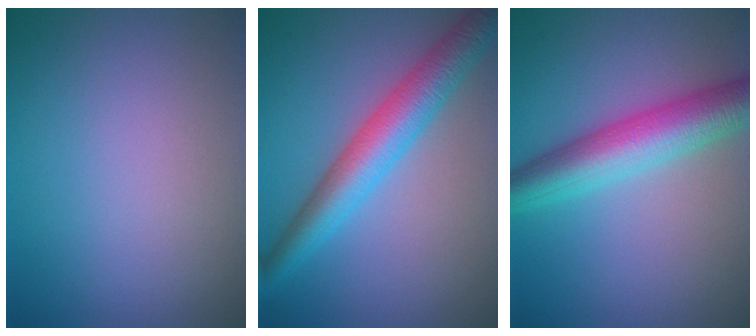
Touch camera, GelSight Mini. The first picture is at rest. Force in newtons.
{"total": 5.6, "press": 5.6, "slide": 0.2}
{"total": 6.3, "press": 6.3, "slide": 0.1}